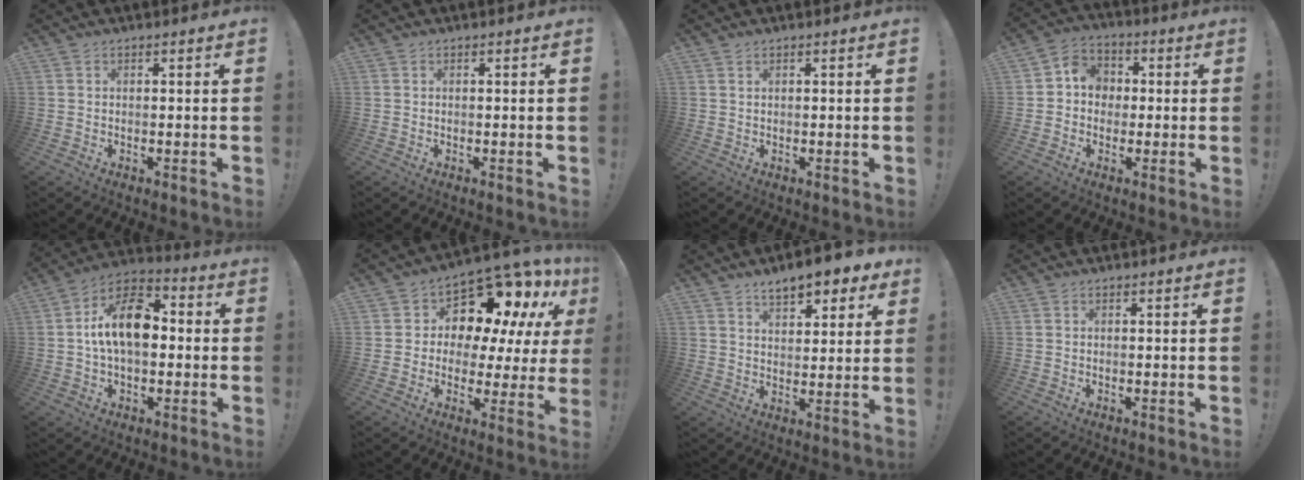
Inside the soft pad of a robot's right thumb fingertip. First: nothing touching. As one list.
[{"total": 0.0}, {"total": 0.7, "force": [0.6, 0.1, 0.4], "torque": [-0.004, -0.001, 0.010]}, {"total": 7.4, "force": [-0.6, 6.9, 2.8], "torque": [-0.038, 0.014, -0.006]}, {"total": 15.1, "force": [1.4, 8.9, 12.2], "torque": [-0.202, 0.007, 0.022]}, {"total": 12.7, "force": [7.7, 7.3, 7.0], "torque": [-0.104, -0.074, 0.132]}, {"total": 9.1, "force": [6.6, 3.5, 5.3], "torque": [-0.077, -0.039, 0.115]}, {"total": 0.0}]